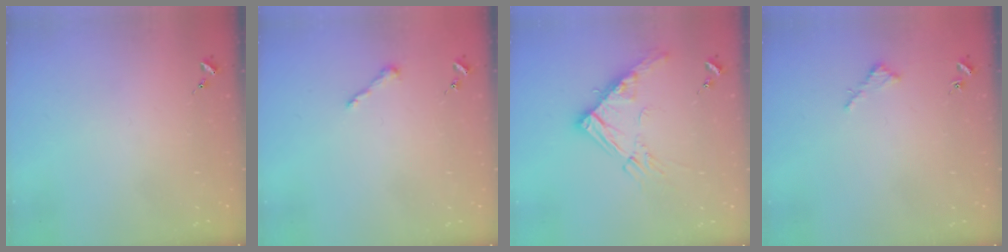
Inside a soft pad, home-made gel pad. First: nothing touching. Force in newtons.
{"total": 3.6, "press": 3.6, "slide": 0.4}
{"total": 14.3, "press": 14.2, "slide": 1.4}
{"total": 2.6, "press": 2.6, "slide": 0.2}